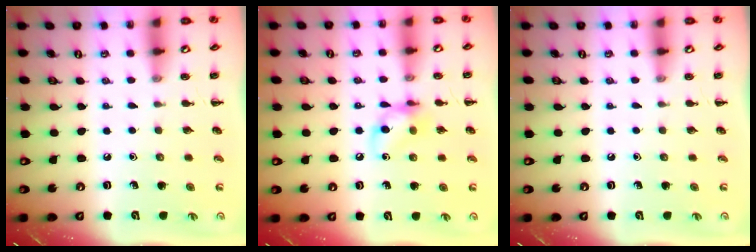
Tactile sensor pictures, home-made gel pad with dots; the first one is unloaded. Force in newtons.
{"total": 10.1, "press": 10.0, "slide": 1.5}
{"total": 0.0}